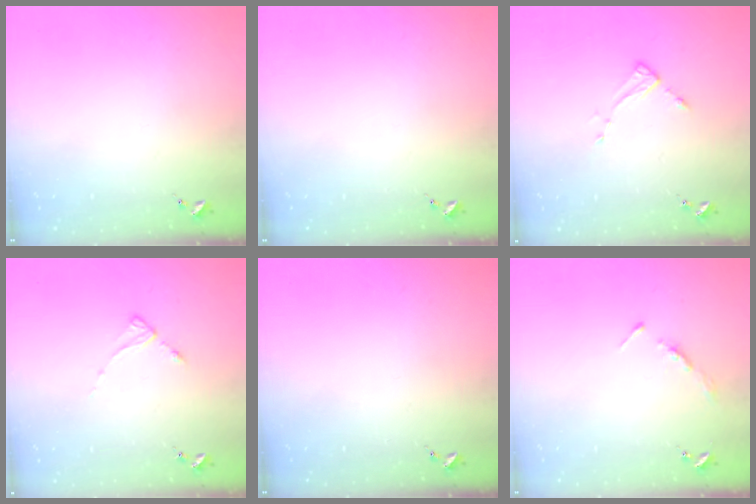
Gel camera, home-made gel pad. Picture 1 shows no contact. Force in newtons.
{"total": 0.0}
{"total": 2.6, "press": 2.6, "slide": 0.4}
{"total": 2.6, "press": 2.6, "slide": 0.3}
{"total": 0.0}
{"total": 3.5, "press": 3.5, "slide": 0.3}